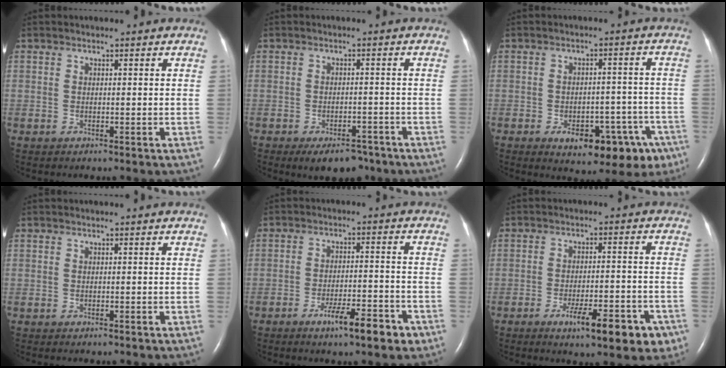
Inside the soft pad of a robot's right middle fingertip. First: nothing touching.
{"total": 6.2, "force": [-4.7, 2.8, 2.9], "torque": [-0.037, -0.001, -0.065]}
{"total": 12.7, "force": [-7.4, 6.0, 8.3], "torque": [-0.081, 0.026, -0.091]}
{"total": 0.0}
{"total": 7.0, "force": [-4.4, 1.2, 5.3], "torque": [-0.088, -0.002, -0.065]}
{"total": 10.1, "force": [-5.8, 2.5, 7.9], "torque": [-0.102, -0.003, -0.077]}